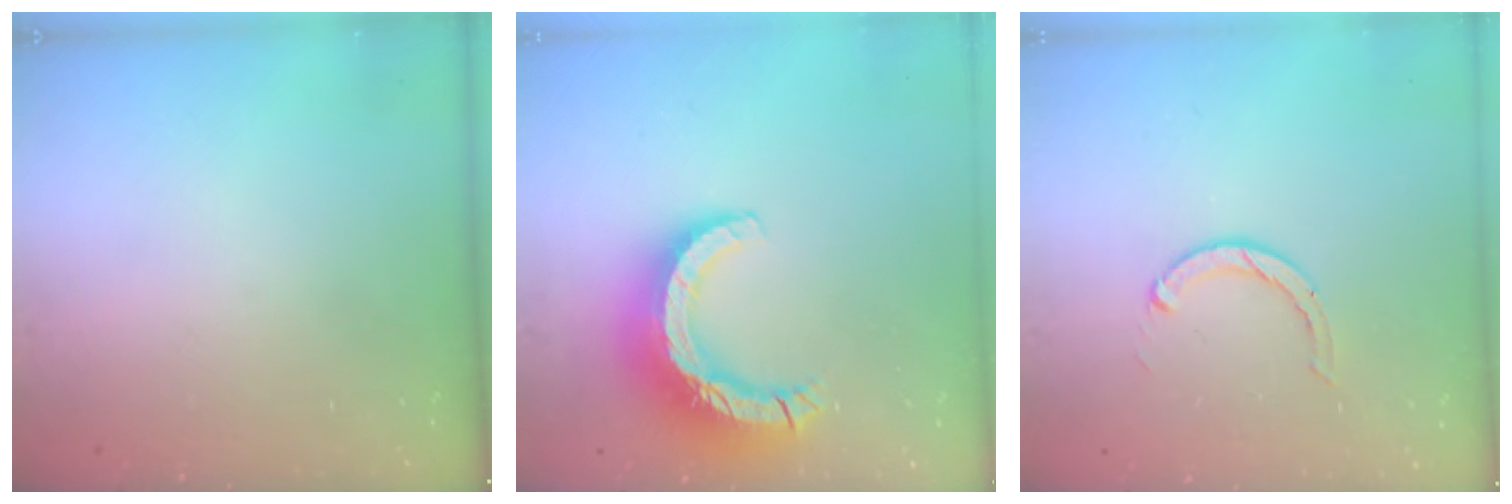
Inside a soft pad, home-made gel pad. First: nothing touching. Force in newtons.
{"total": 14.0, "press": 13.9, "slide": 1.3}
{"total": 2.2, "press": 2.2, "slide": 0.3}